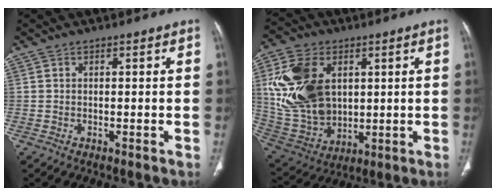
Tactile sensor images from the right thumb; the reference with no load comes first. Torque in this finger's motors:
{"motor_torque": [0.15, 0.55, 0.77, 0.84, 0.34]}